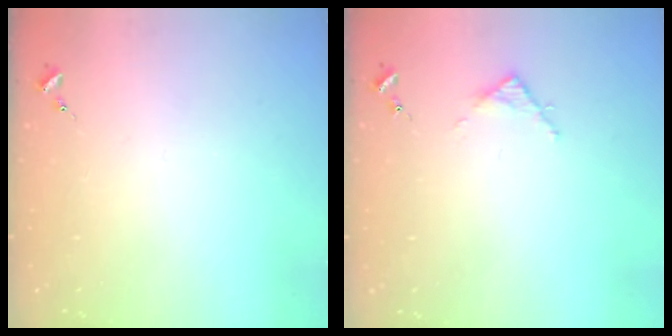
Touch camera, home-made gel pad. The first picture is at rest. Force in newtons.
{"total": 2.8, "press": 2.8, "slide": 0.4}